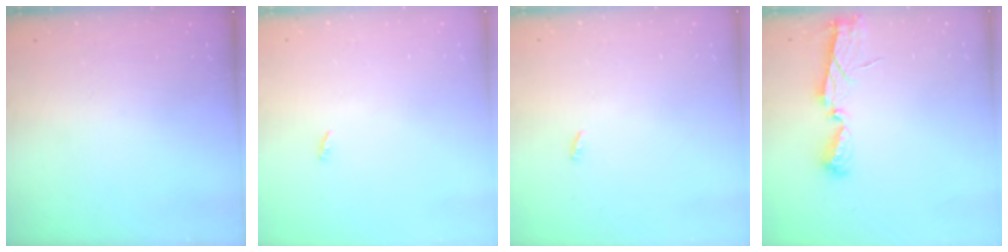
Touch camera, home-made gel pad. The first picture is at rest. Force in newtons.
{"total": 1.9, "press": 1.9, "slide": 0.2}
{"total": 1.9, "press": 1.9, "slide": 0.2}
{"total": 6.2, "press": 6.2, "slide": 0.2}